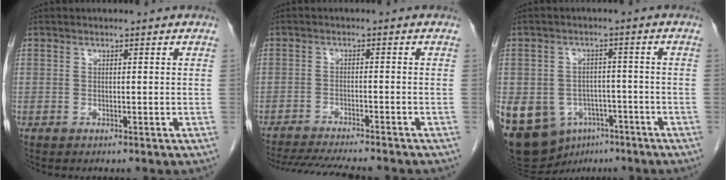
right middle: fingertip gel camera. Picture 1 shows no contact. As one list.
[{"total": 13.3, "force": [-12.0, 1.2, 5.7], "torque": [-0.091, -0.020, -0.172]}, {"total": 18.2, "force": [-8.4, 13.8, 8.4], "torque": [-0.213, 0.005, -0.112]}]